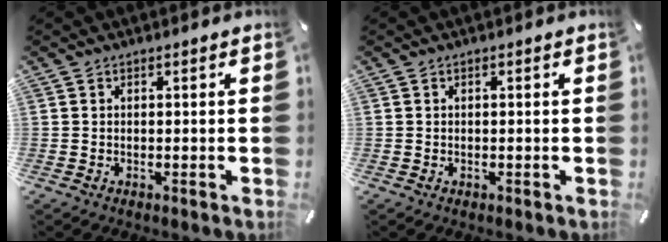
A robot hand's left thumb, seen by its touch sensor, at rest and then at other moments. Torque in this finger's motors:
{"motor_torque": [-0.05, -0.22, 0.11, 0.03, -0.01]}